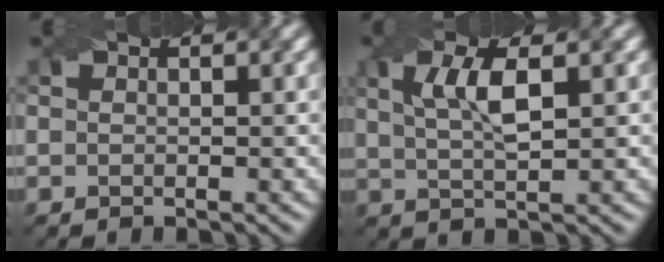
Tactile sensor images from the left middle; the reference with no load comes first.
{"total": 4.3, "force": [1.4, 1.3, 3.9], "torque": [-0.077, 0.003, 0.027]}